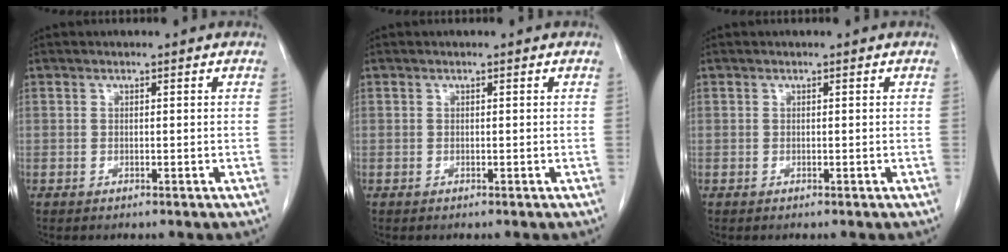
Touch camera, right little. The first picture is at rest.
{"total": 0.0}
{"total": 0.0}